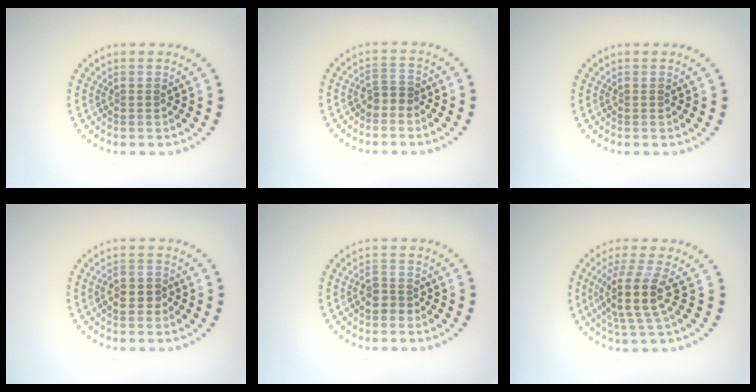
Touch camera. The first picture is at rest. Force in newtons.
{"total": 1.3, "press": 1.1, "slide": 0.7}
{"total": 0.0}
{"total": 1.9, "press": 1.8, "slide": 0.4}
{"total": 1.9, "press": 1.6, "slide": 0.9}
{"total": 4.2, "press": 3.3, "slide": 2.7}